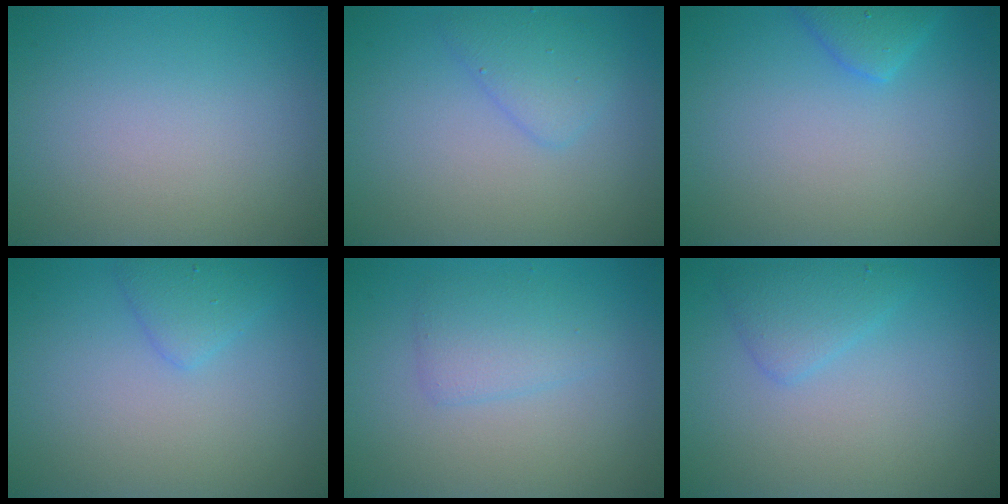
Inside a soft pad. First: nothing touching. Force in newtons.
{"total": 2.1, "press": 2.1, "slide": 0.2}
{"total": 2.1, "press": 2.1, "slide": 0.1}
{"total": 1.8, "press": 1.8, "slide": 0.1}
{"total": 2.2, "press": 2.2, "slide": 0.0}
{"total": 2.0, "press": 2.0, "slide": 0.1}